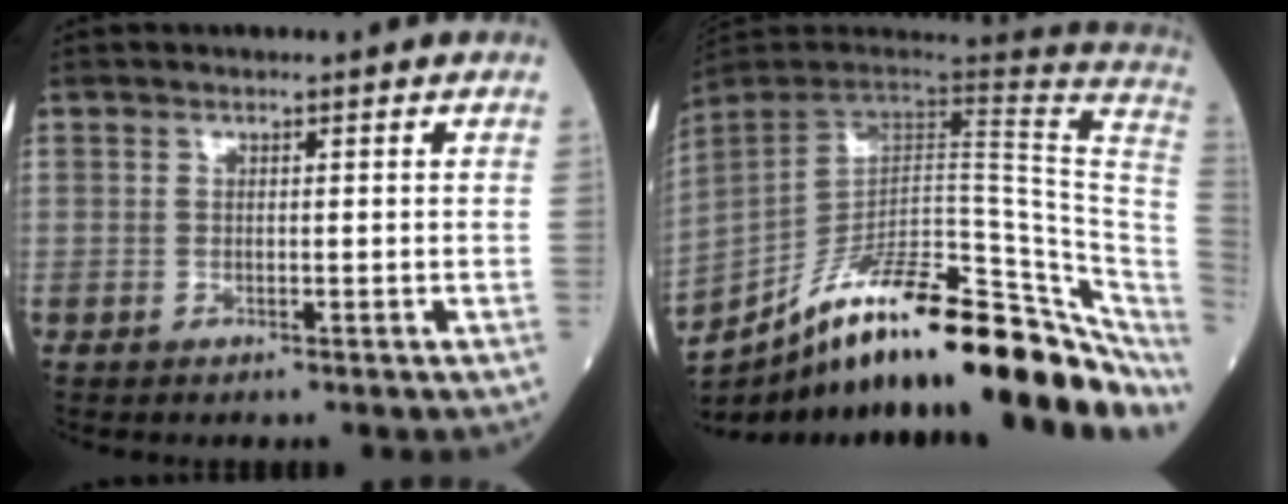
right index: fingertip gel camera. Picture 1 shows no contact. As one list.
[{"total": 29.8, "force": [-20.7, 7.4, 20.2], "torque": [-0.240, -0.009, -0.308]}]